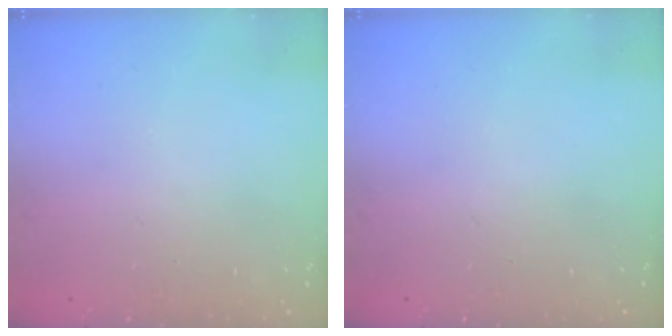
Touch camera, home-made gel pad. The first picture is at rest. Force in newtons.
{"total": 0.0}